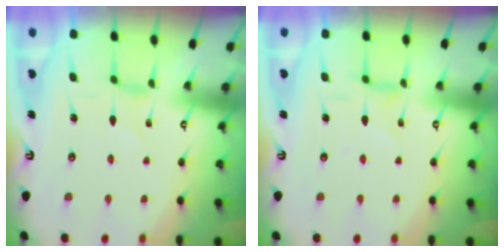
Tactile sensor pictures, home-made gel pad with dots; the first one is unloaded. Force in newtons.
{"total": 2.2, "press": 2.1, "slide": 0.5}